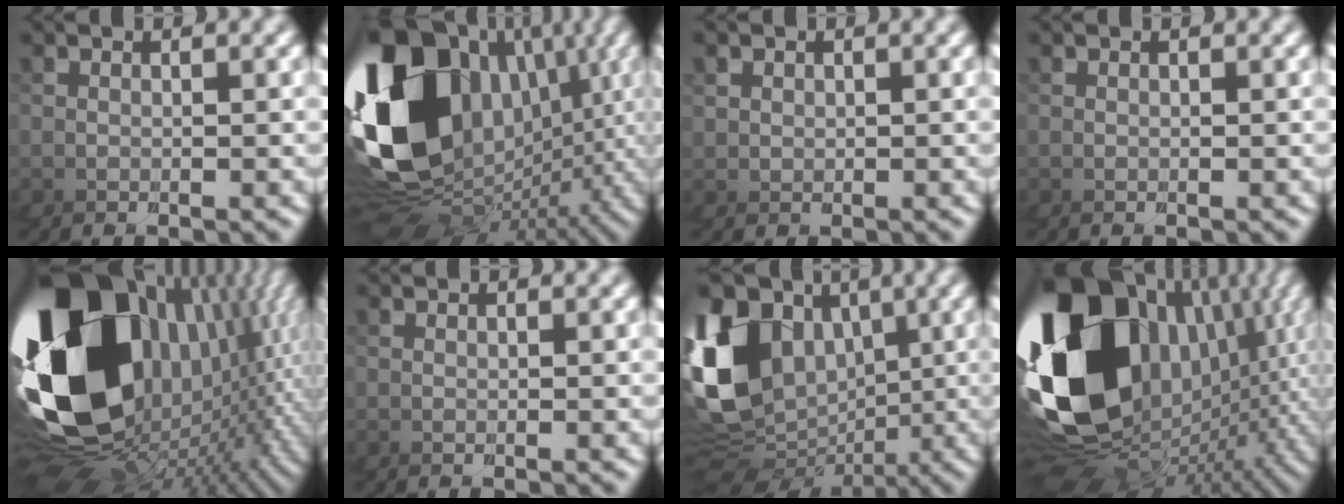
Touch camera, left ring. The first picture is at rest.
{"total": 19.9, "force": [-0.9, 13.8, 14.3], "torque": [-0.239, -0.005, -0.013]}
{"total": 2.5, "force": [0.8, 2.3, -0.8], "torque": [0.000, -0.010, 0.015]}
{"total": 0.0}
{"total": 29.3, "force": [-1.3, 17.9, 23.2], "torque": [-0.336, -0.016, -0.007]}
{"total": 0.0}
{"total": 9.6, "force": [0.9, 8.0, 5.3], "torque": [-0.126, 0.000, 0.006]}
{"total": 25.7, "force": [-1.3, 17.0, 19.3], "torque": [-0.301, -0.013, -0.015]}